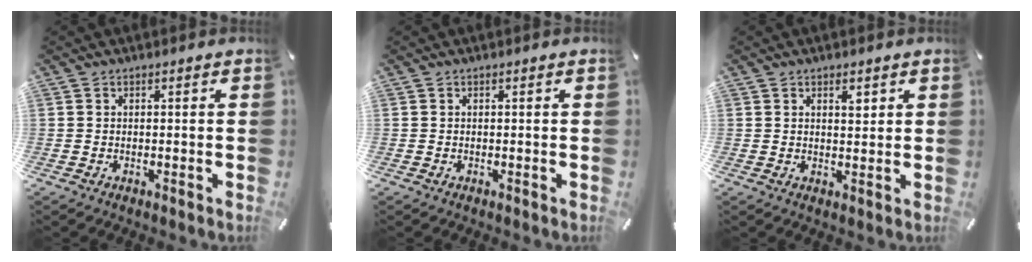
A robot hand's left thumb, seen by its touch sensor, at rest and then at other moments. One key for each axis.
{"total": 0.0}
{"total": 2.6, "fx": 1.6, "fy": 1.2, "fz": 1.7, "tx": -0.014, "ty": -0.009, "tz": 0.022}